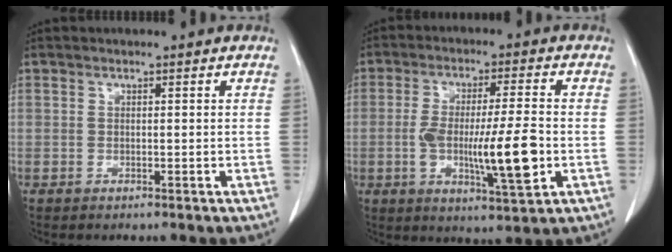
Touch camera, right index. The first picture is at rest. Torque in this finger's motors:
{"motor_torque": [0.58, -0.13, 0.46, 0.12]}